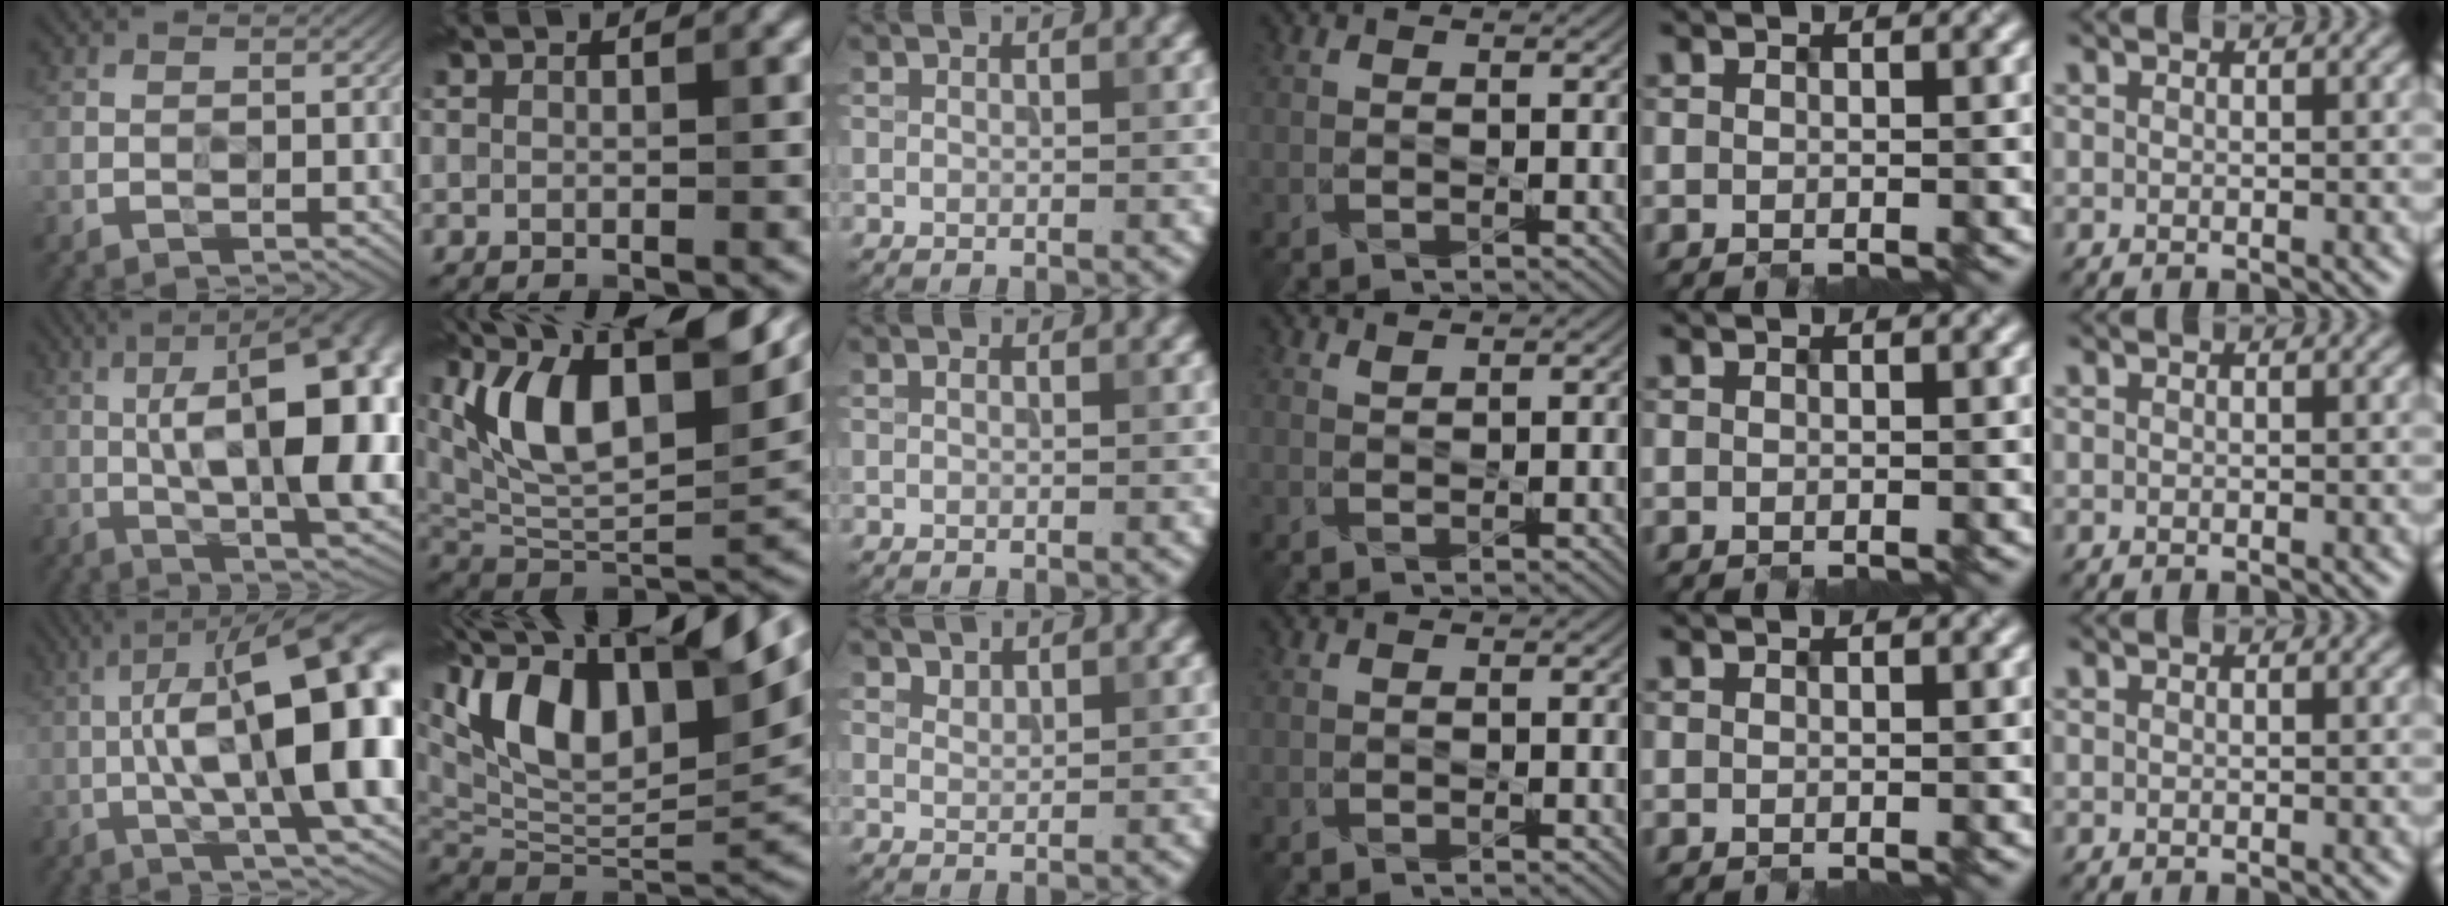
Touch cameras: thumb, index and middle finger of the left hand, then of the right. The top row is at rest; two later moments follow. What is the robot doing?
{"motion": "close", "object": "medicine box"}